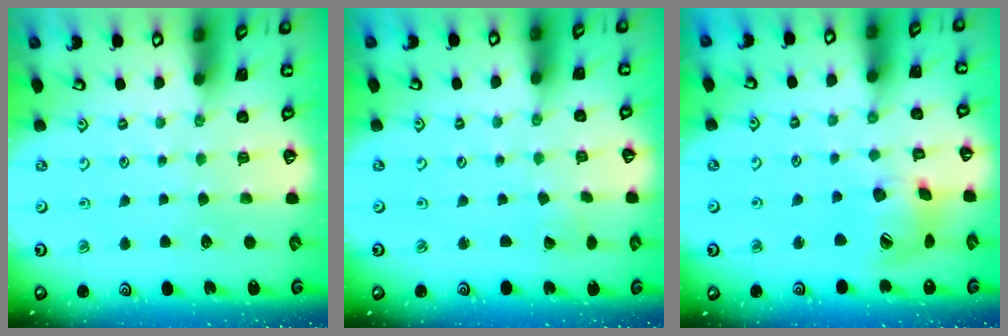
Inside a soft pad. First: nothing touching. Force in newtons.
{"total": 0.5, "press": 0.5, "slide": 0.0}
{"total": 14.8, "press": 14.6, "slide": 2.3}